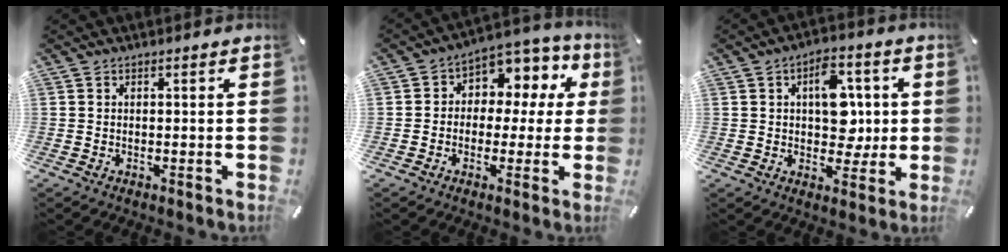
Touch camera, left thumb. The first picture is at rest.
{"total": 7.9, "force": [1.5, 6.5, 4.2], "torque": [-0.063, -0.015, 0.026]}
{"total": 10.9, "force": [1.6, 7.7, 7.6], "torque": [-0.087, 0.000, 0.023]}